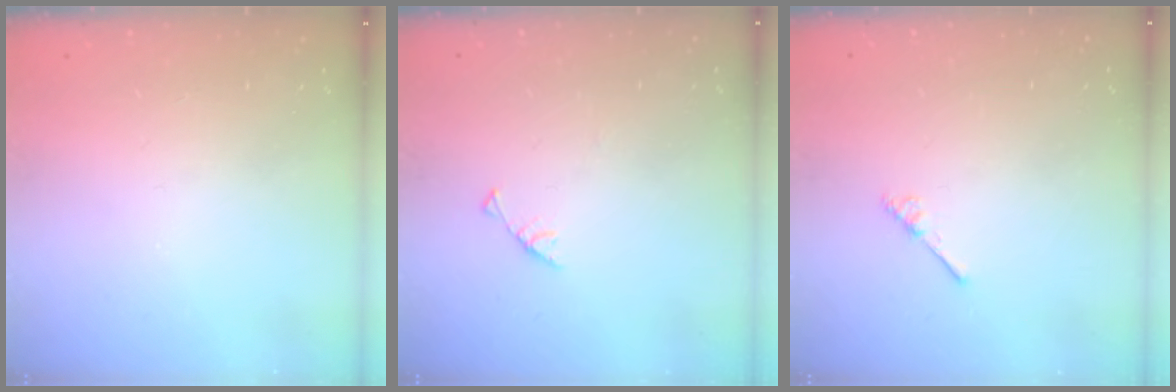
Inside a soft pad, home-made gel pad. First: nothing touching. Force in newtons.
{"total": 3.0, "press": 3.0, "slide": 0.3}
{"total": 3.0, "press": 3.0, "slide": 0.3}